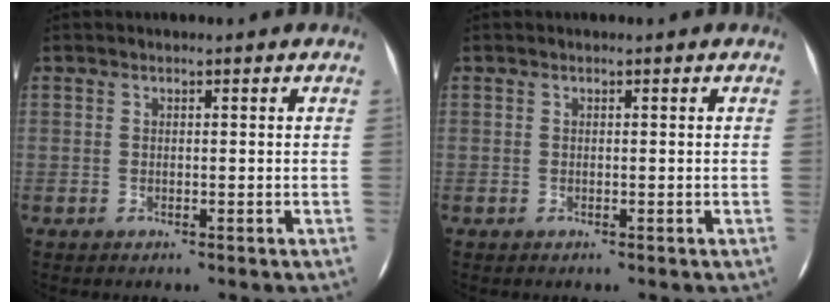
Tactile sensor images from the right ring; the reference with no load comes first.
{"total": 0.0}